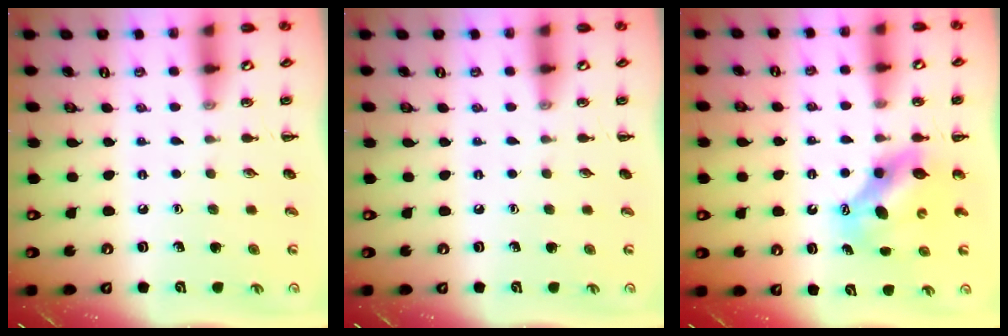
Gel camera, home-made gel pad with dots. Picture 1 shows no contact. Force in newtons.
{"total": 0.0}
{"total": 6.5, "press": 6.4, "slide": 1.3}